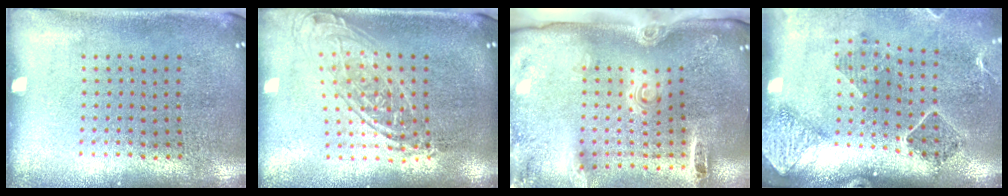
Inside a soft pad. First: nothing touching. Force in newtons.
{"total": 1.8, "press": 1.4, "slide": 1.0}
{"total": 3.0, "press": 2.1, "slide": 2.2}
{"total": 1.7, "press": 1.6, "slide": 0.4}